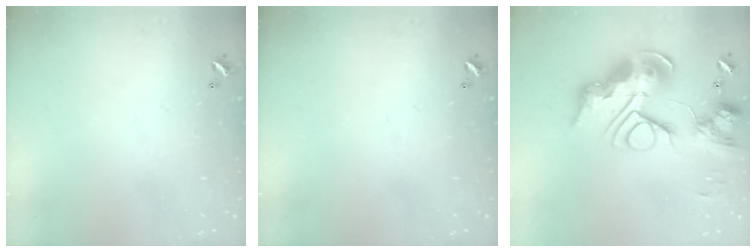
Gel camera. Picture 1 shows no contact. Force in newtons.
{"total": 0.0}
{"total": 0.9, "press": 0.9, "slide": 0.0}